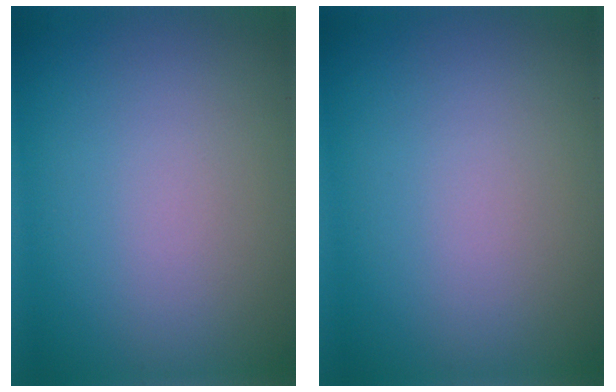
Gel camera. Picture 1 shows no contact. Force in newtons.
{"total": 0.0}